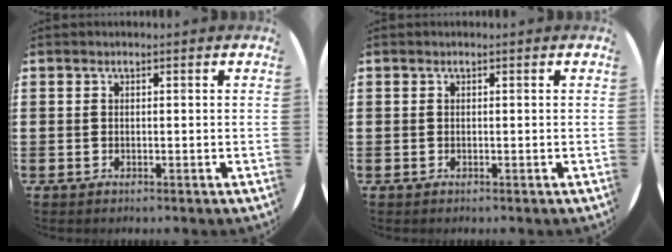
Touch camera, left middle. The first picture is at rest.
{"total": 0.0}